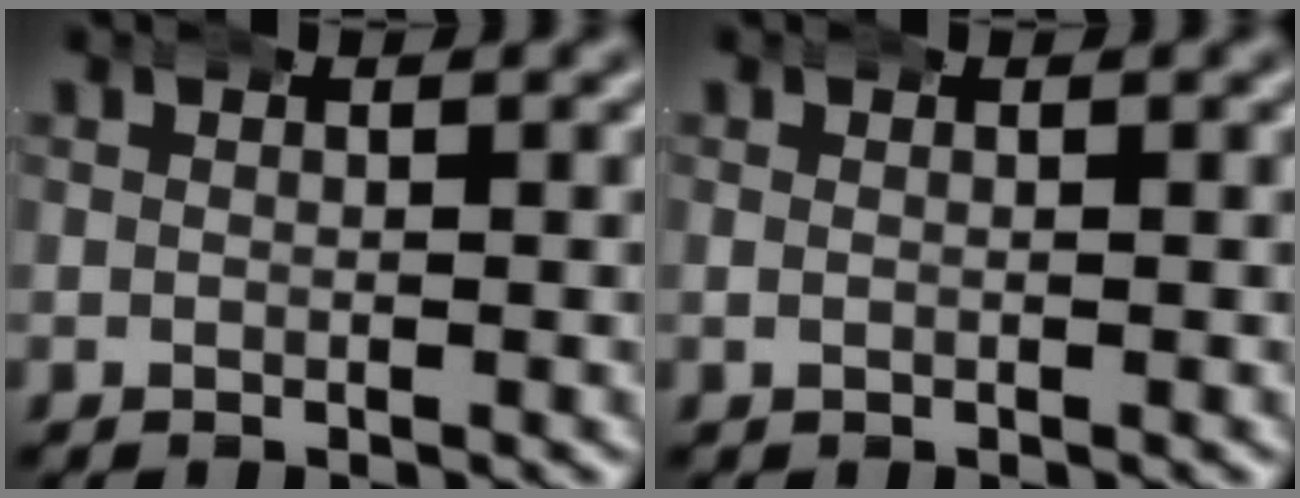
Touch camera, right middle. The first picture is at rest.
{"total": 0.0}